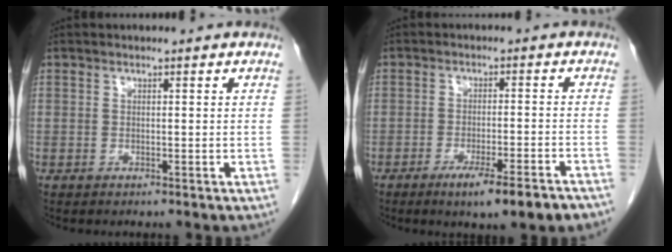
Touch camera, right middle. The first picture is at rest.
{"total": 9.0, "force": [-6.3, 0.5, 6.5], "torque": [-0.083, -0.016, -0.089]}